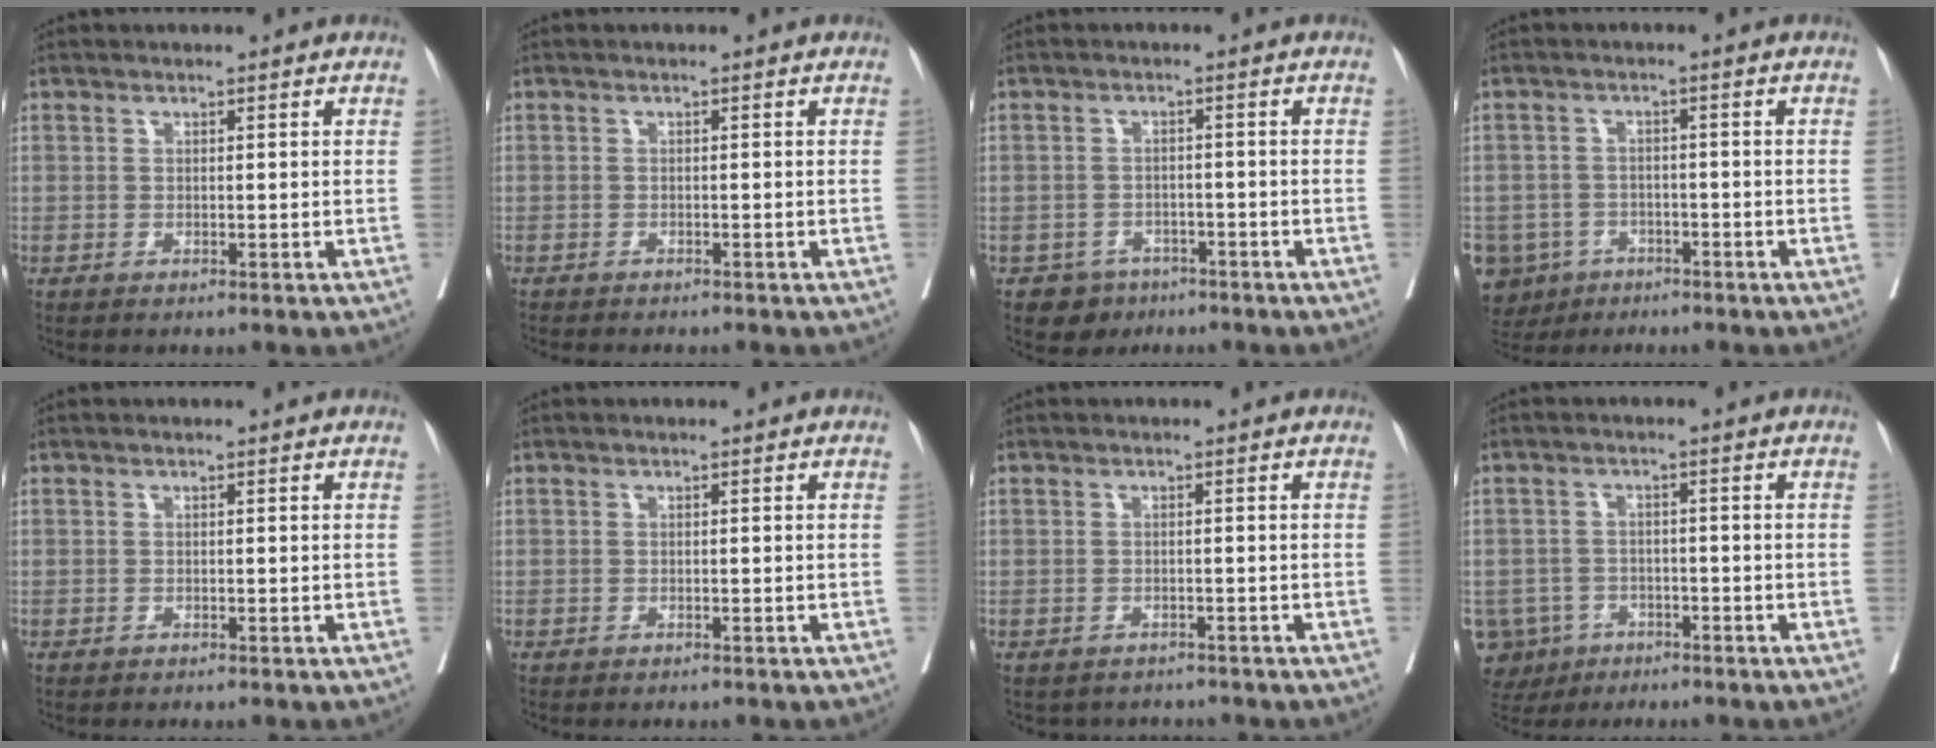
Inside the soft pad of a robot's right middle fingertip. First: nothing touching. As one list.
[{"total": 3.9, "force": [-3.4, 0.8, 1.7], "torque": [-0.024, -0.007, -0.044]}, {"total": 3.7, "force": [-2.5, 2.8, 0.3], "torque": [-0.003, 0.009, -0.034]}, {"total": 9.8, "force": [-5.3, 7.9, 2.1], "torque": [-0.065, 0.001, -0.079]}, {"total": 0.0}, {"total": 0.0}, {"total": 3.0, "force": [-2.7, 1.4, 0.0], "torque": [0.000, 0.004, -0.036]}, {"total": 8.5, "force": [-4.4, 7.1, 1.6], "torque": [-0.050, 0.004, -0.066]}]